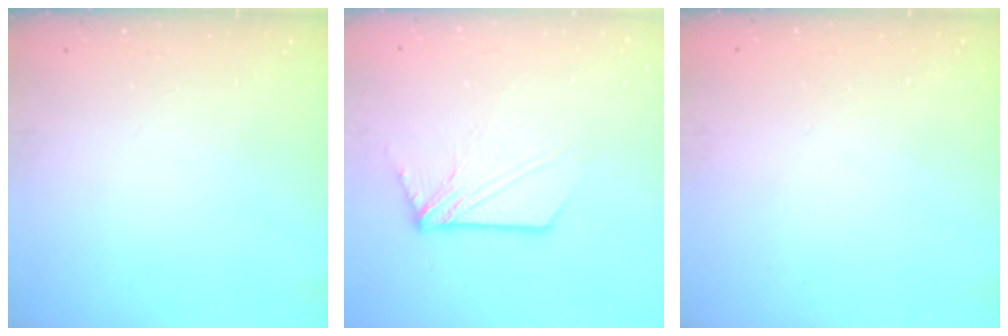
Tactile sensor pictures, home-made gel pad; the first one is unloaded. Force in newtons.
{"total": 10.0, "press": 10.0, "slide": 0.8}
{"total": 0.0}